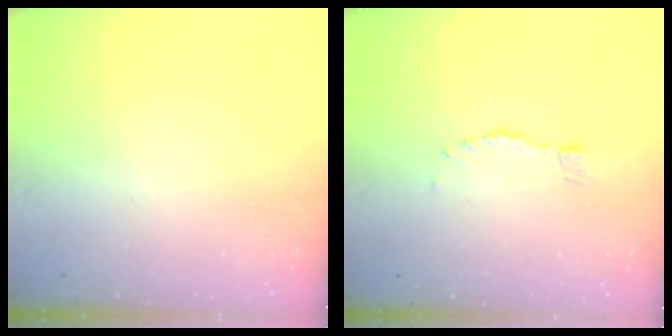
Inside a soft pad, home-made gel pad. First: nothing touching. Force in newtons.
{"total": 0.0}